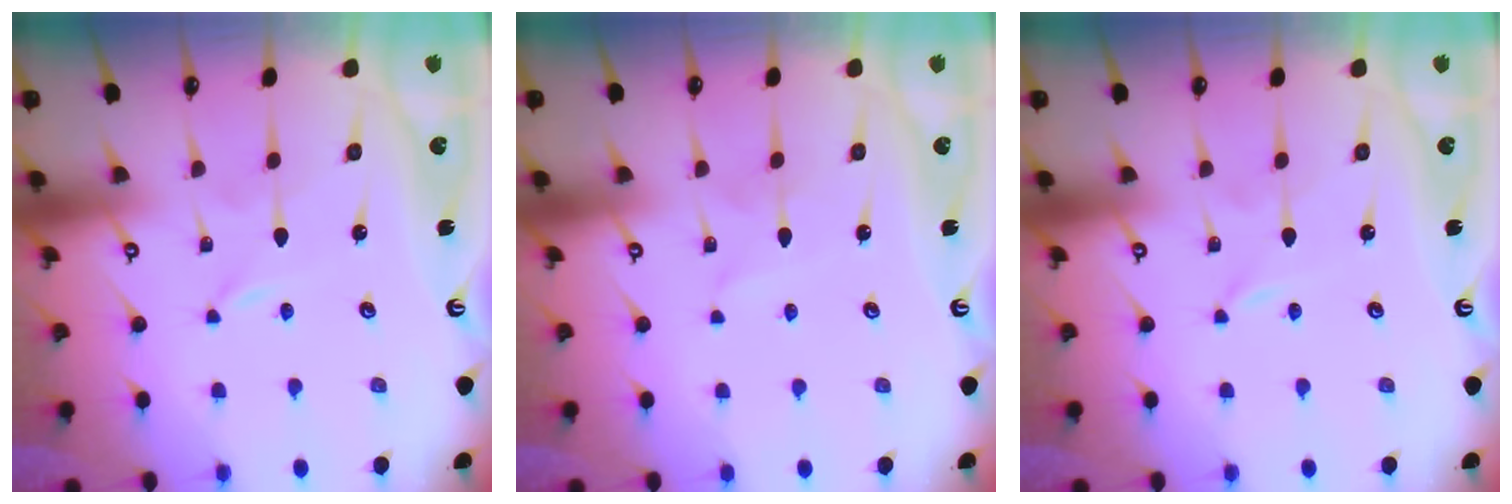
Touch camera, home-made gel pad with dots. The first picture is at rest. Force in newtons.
{"total": 3.7, "press": 3.7, "slide": 0.4}
{"total": 0.0}